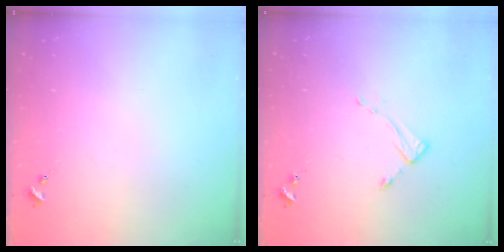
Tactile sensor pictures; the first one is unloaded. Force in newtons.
{"total": 2.6, "press": 2.6, "slide": 0.4}